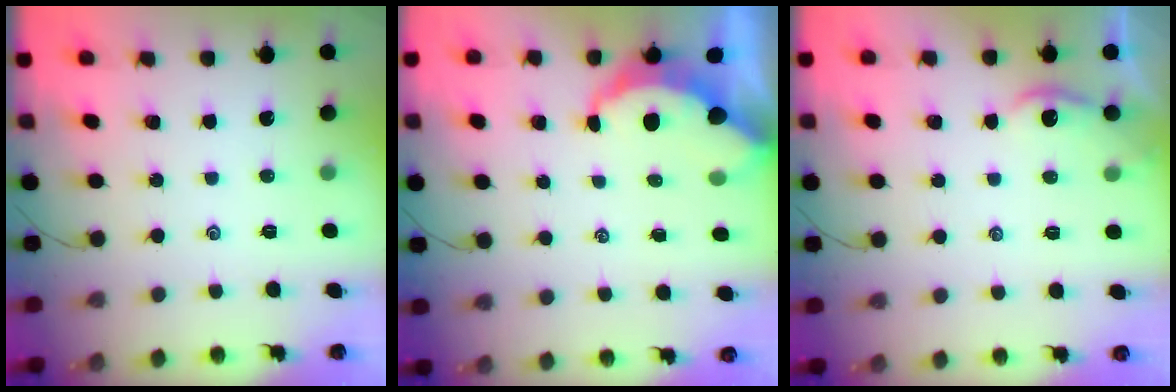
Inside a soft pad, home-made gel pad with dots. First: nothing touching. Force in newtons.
{"total": 5.2, "press": 5.2, "slide": 0.6}
{"total": 2.0, "press": 2.0, "slide": 0.1}